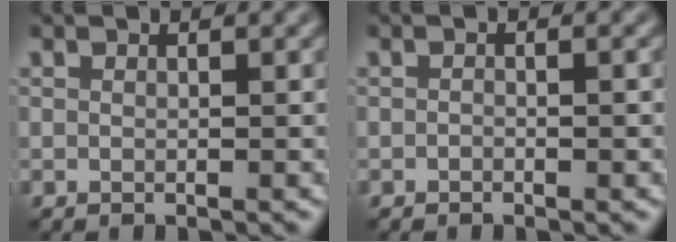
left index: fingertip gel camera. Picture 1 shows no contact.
{"total": 0.7, "force": [-0.4, 0.3, 0.6], "torque": [-0.011, 0.002, -0.004]}